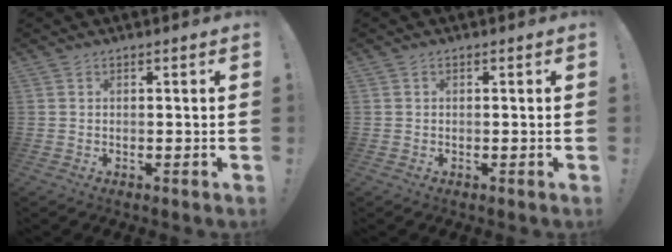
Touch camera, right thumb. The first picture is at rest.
{"total": 0.0}